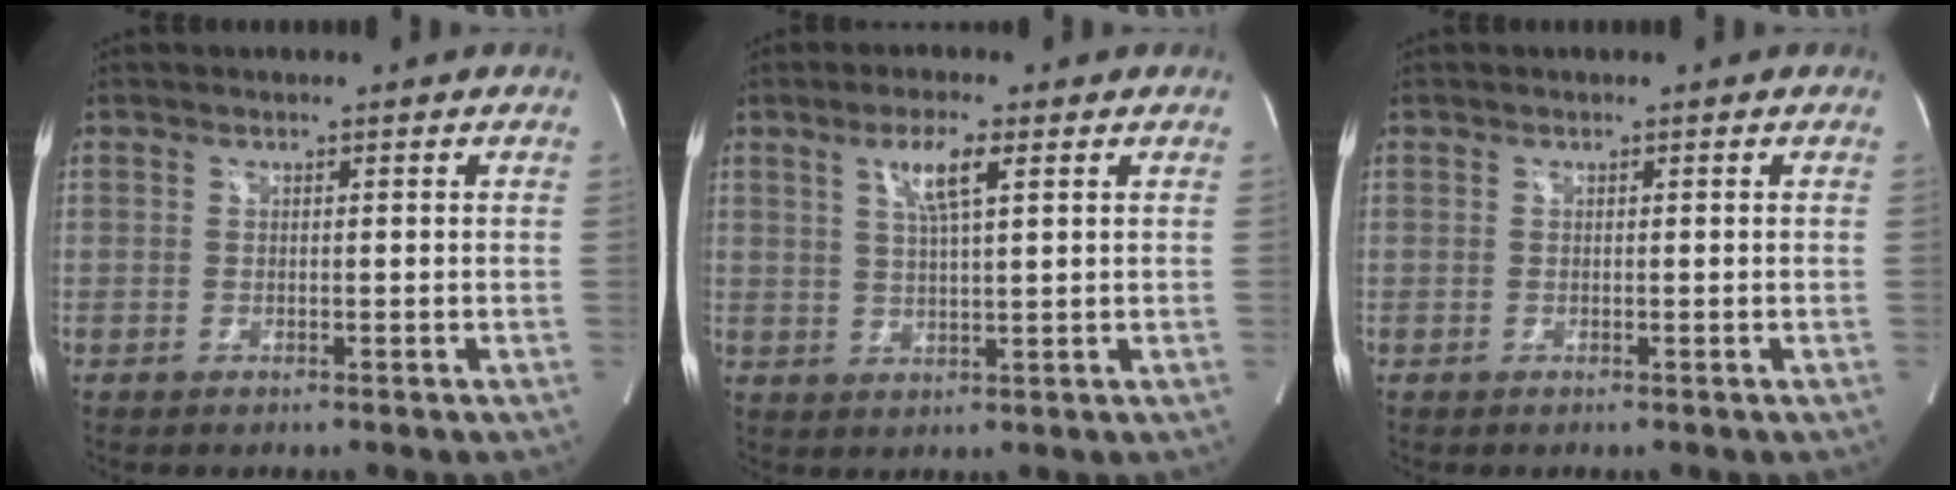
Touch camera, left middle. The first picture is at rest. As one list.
[{"total": 5.3, "force": [2.5, 0.5, 4.7], "torque": [-0.087, 0.002, 0.045]}, {"total": 0.0}]